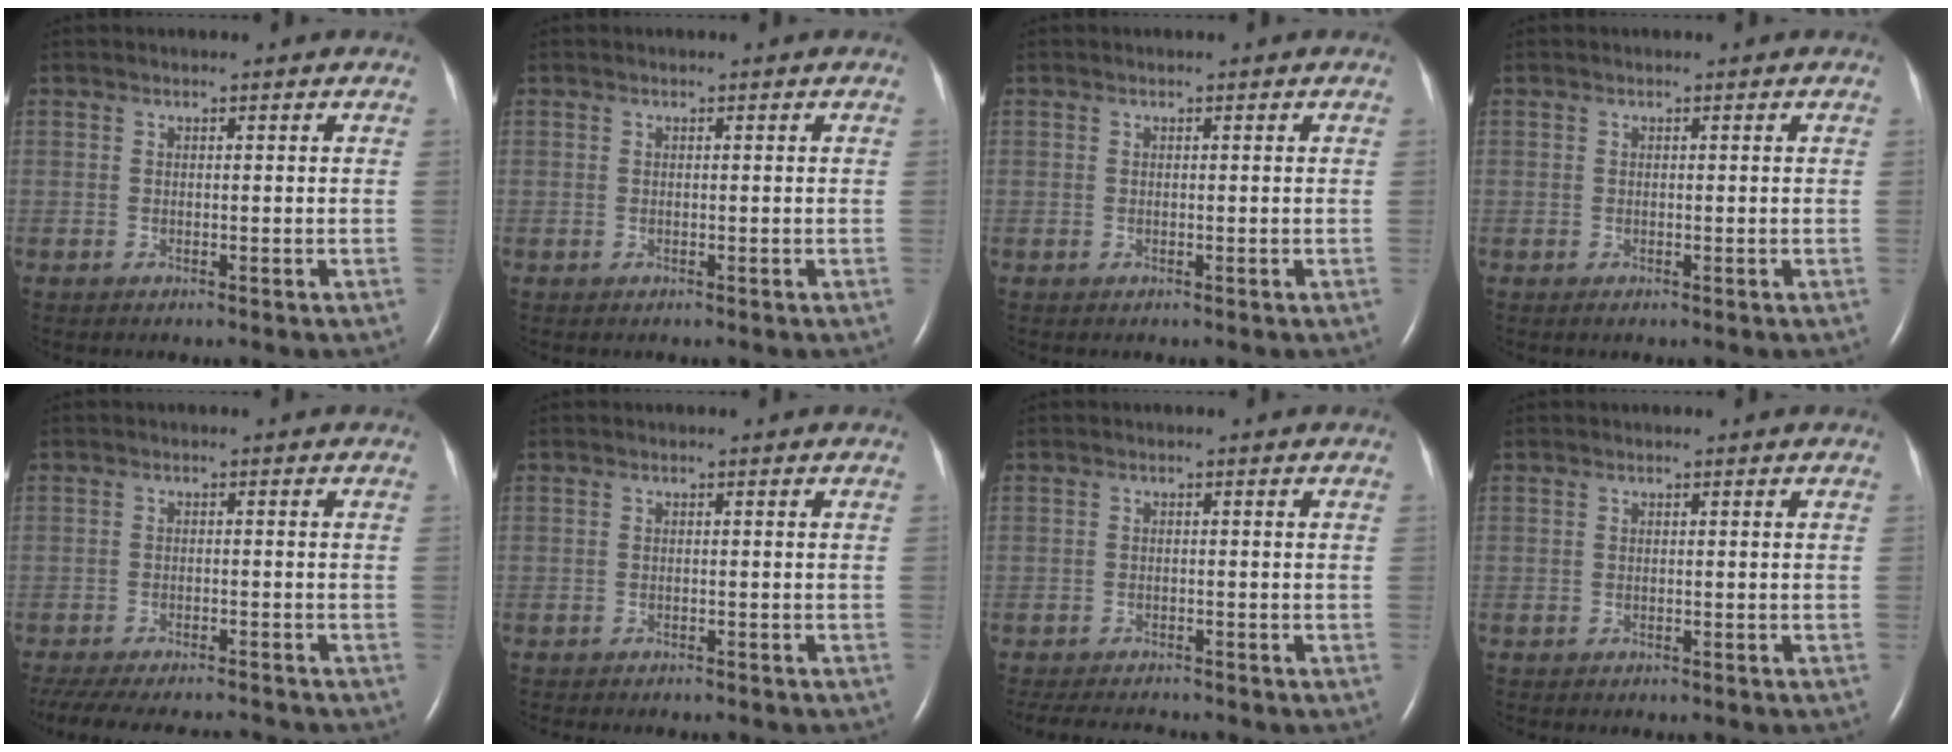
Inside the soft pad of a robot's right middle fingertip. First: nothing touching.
{"total": 0.0}
{"total": 0.0}
{"total": 0.0}
{"total": 16.2, "force": [-14.5, 3.4, 6.2], "torque": [-0.162, -0.021, -0.202]}
{"total": 8.7, "force": [-7.7, 2.0, 3.5], "torque": [-0.038, -0.010, -0.085]}
{"total": 8.5, "force": [-7.8, 1.7, 2.9], "torque": [-0.051, -0.009, -0.110]}
{"total": 3.9, "force": [-3.3, 1.0, 1.7], "torque": [-0.028, -0.007, -0.033]}